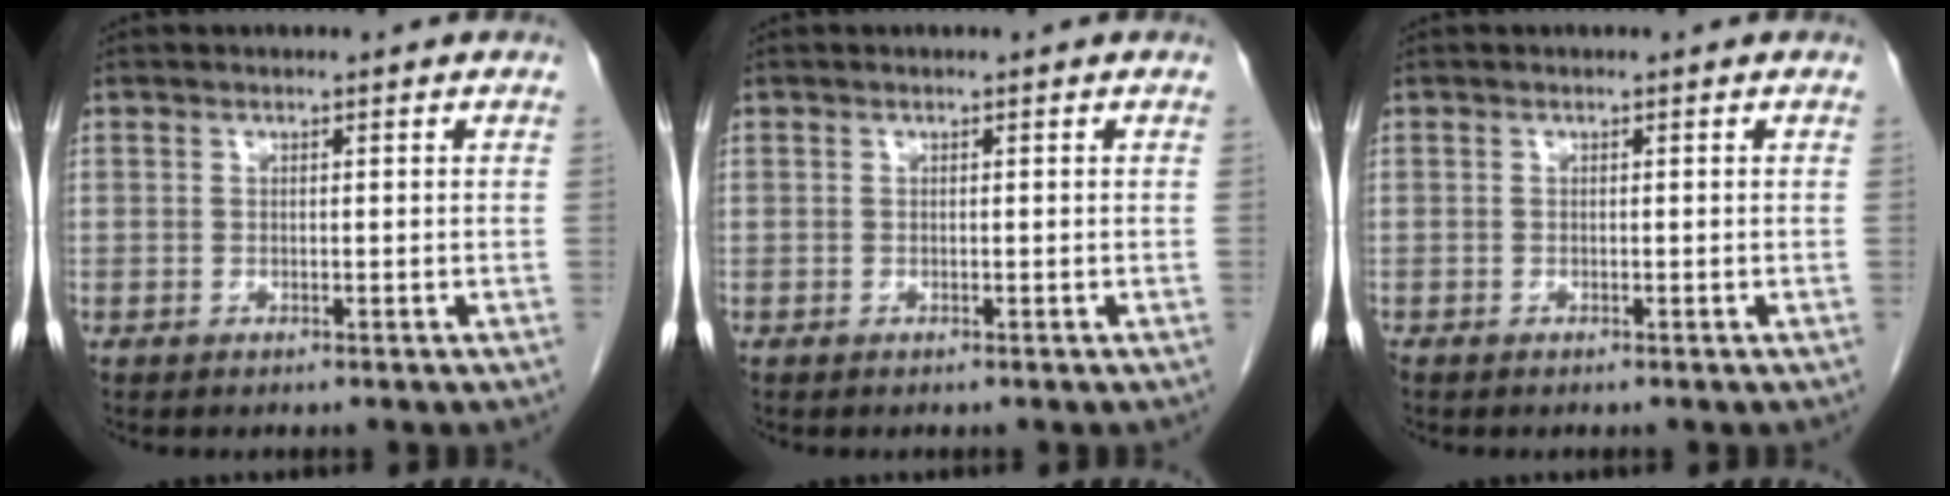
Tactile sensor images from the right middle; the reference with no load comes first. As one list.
[{"total": 0.0}, {"total": 0.0}]